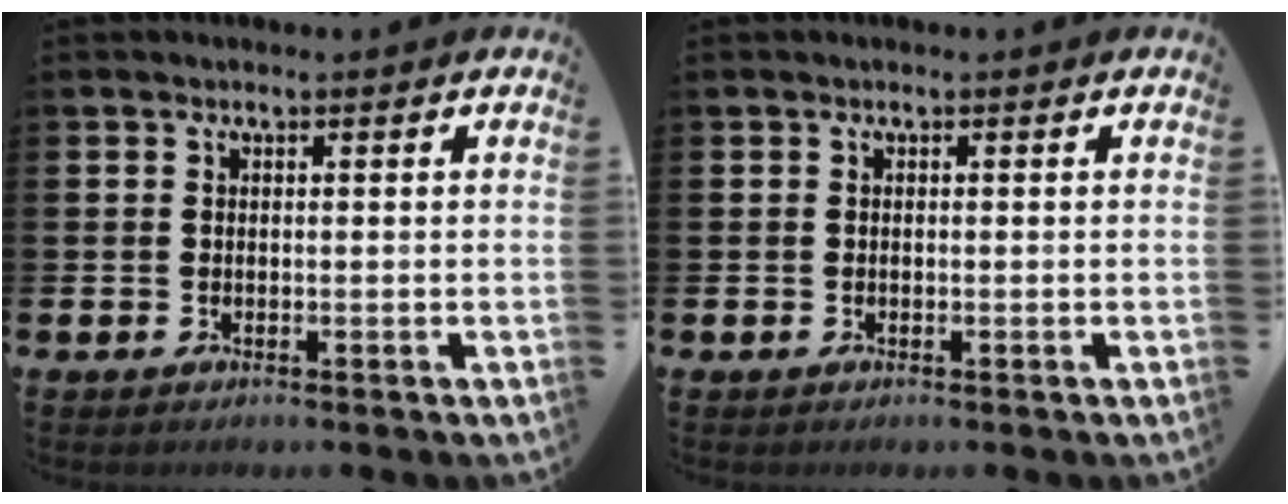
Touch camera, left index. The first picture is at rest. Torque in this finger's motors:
{"motor_torque": [-0.09, 0.00, -0.05, -0.01]}